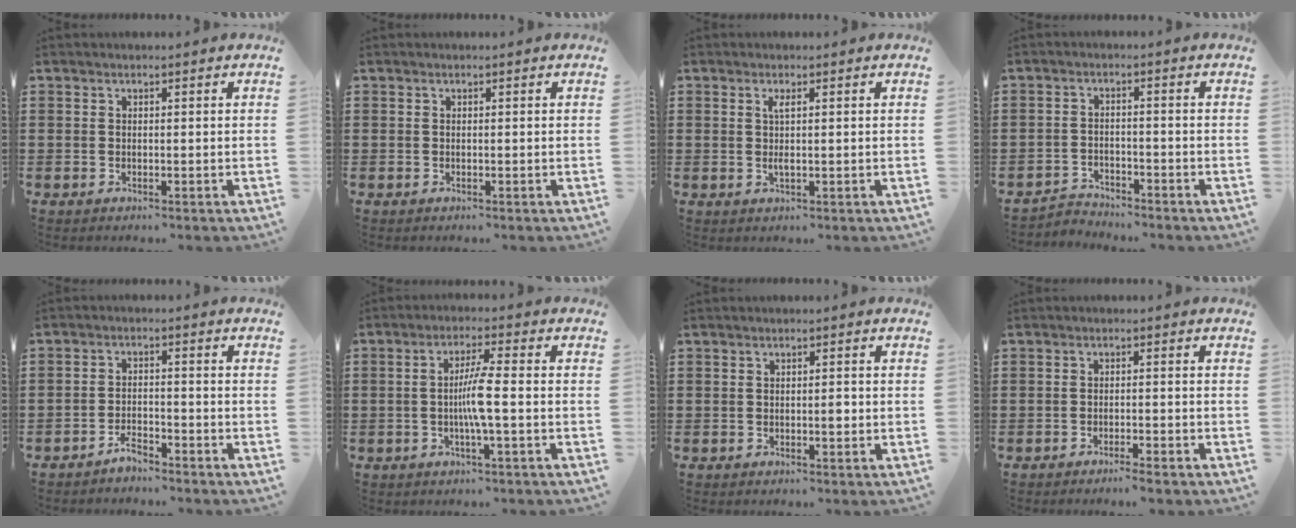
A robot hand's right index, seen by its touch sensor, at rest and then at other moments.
{"total": 0.0}
{"total": 1.8, "force": [0.3, 0.3, 1.8], "torque": [-0.034, -0.001, 0.004]}
{"total": 2.6, "force": [-2.6, 0.5, -0.2], "torque": [-0.006, 0.000, -0.057]}
{"total": 2.8, "force": [-2.7, 0.4, 0.6], "torque": [-0.016, 0.007, -0.055]}
{"total": 5.1, "force": [-0.8, -0.1, 5.0], "torque": [-0.096, -0.008, -0.021]}
{"total": 1.4, "force": [-0.2, 0.4, 1.3], "torque": [-0.023, -0.001, -0.005]}
{"total": 1.8, "force": [-1.6, -0.2, 0.8], "torque": [-0.015, 0.001, -0.030]}